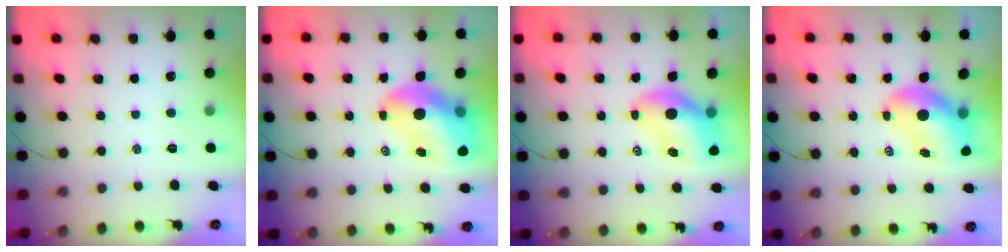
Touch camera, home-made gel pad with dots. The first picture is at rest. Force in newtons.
{"total": 15.6, "press": 15.0, "slide": 4.5}
{"total": 8.7, "press": 8.3, "slide": 2.5}
{"total": 10.2, "press": 9.8, "slide": 2.9}